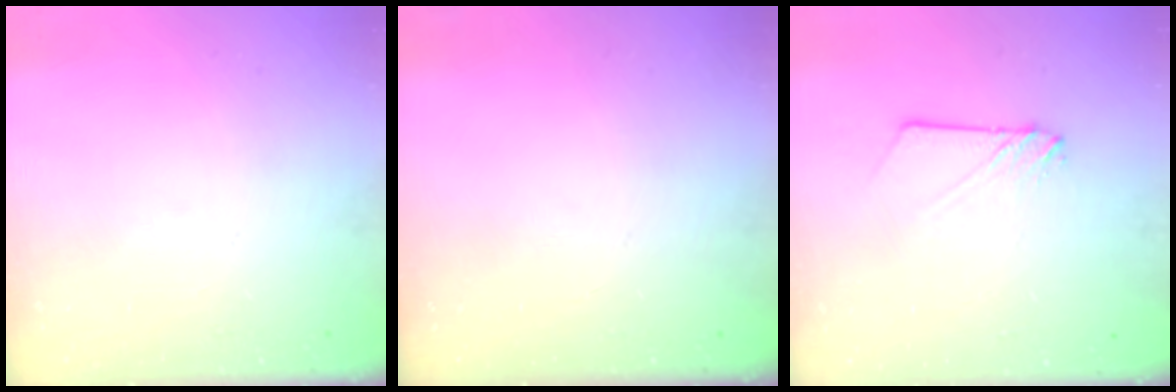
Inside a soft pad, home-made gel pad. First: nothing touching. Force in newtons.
{"total": 0.0}
{"total": 3.3, "press": 3.2, "slide": 0.5}